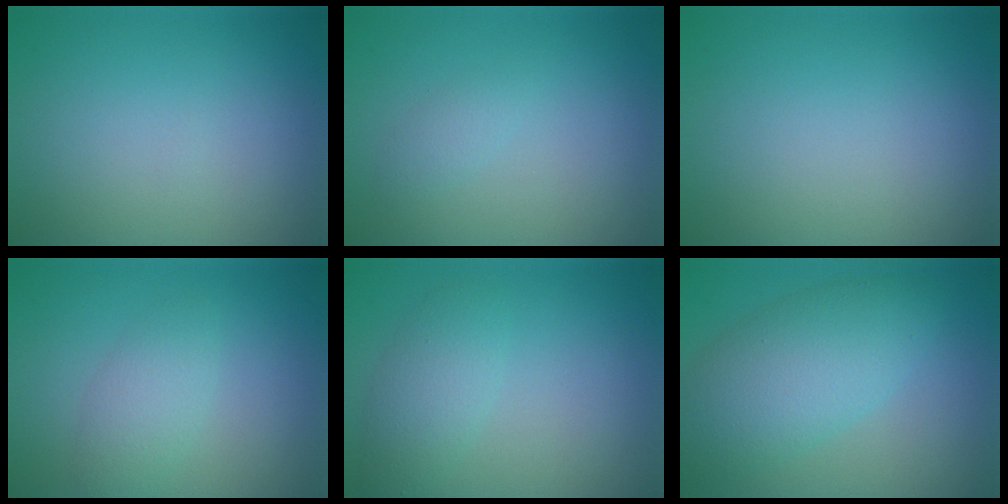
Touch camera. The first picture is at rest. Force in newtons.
{"total": 1.0, "press": 1.0, "slide": 0.1}
{"total": 0.0}
{"total": 2.4, "press": 2.4, "slide": 0.1}
{"total": 2.6, "press": 2.6, "slide": 0.2}
{"total": 6.4, "press": 6.4, "slide": 0.2}